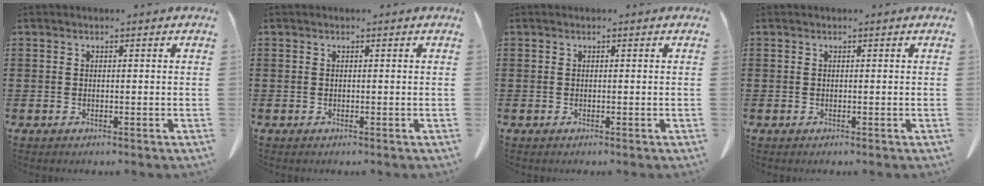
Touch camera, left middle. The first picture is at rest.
{"total": 0.0}
{"total": 0.0}
{"total": 0.0}